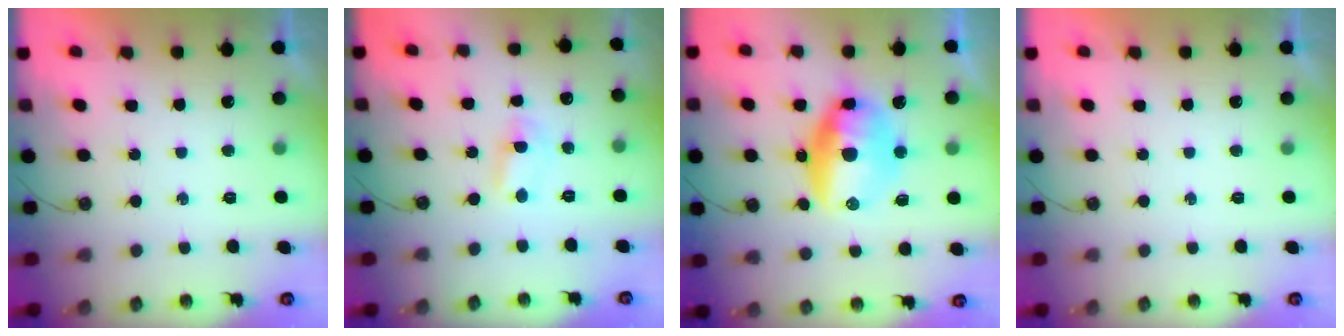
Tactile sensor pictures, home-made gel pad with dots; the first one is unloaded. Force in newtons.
{"total": 1.4, "press": 1.4, "slide": 0.2}
{"total": 13.4, "press": 13.1, "slide": 2.7}
{"total": 0.0}